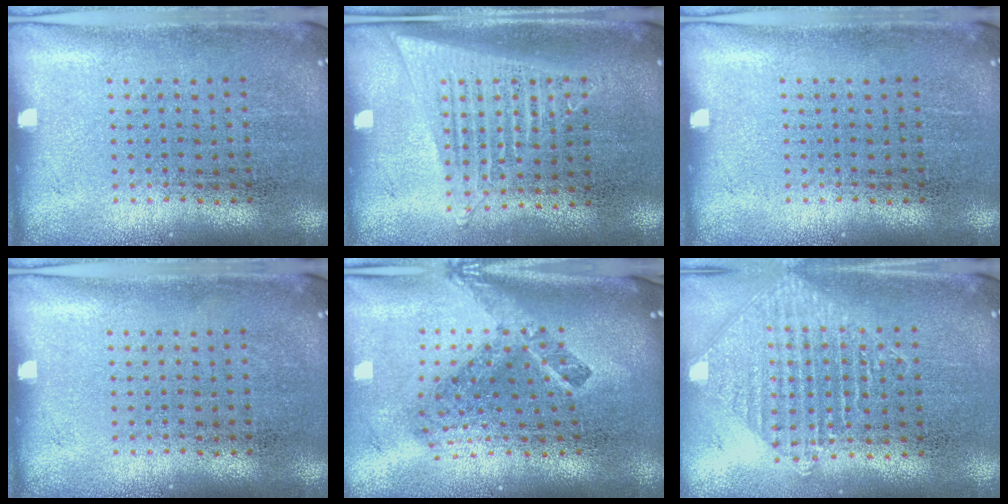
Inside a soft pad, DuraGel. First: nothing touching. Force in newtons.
{"total": 1.4, "press": 1.3, "slide": 0.5}
{"total": 0.0}
{"total": 0.0}
{"total": 2.6, "press": 1.6, "slide": 2.1}
{"total": 1.0, "press": 1.0, "slide": 0.2}